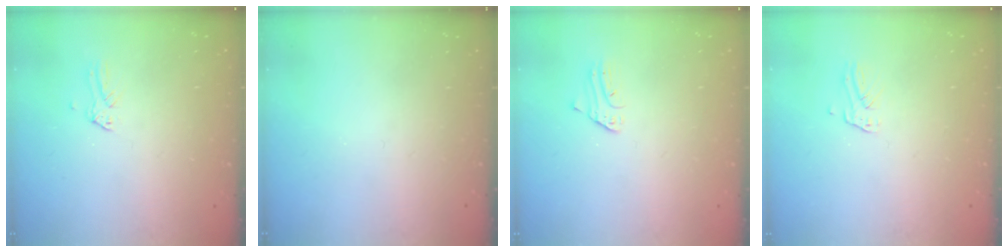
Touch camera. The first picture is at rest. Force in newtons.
{"total": 0.0}
{"total": 1.8, "press": 1.8, "slide": 0.2}
{"total": 2.6, "press": 2.6, "slide": 0.2}